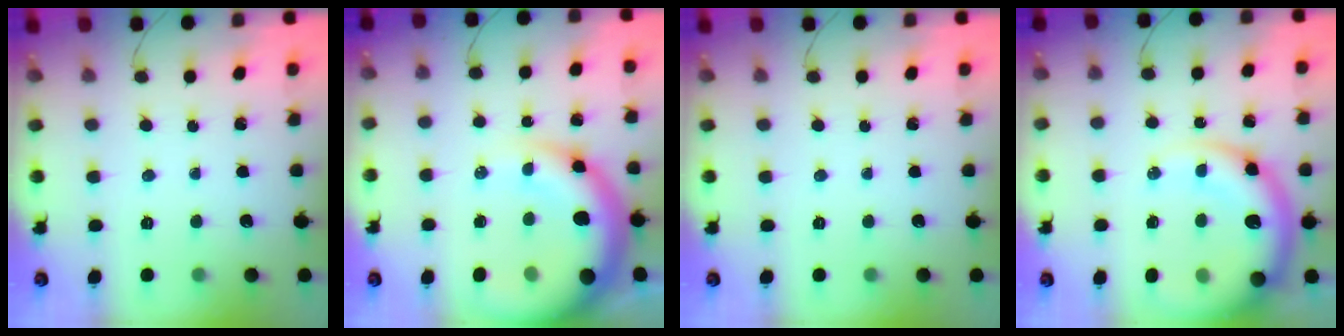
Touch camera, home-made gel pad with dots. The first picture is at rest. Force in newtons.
{"total": 18.5, "press": 17.9, "slide": 4.5}
{"total": 0.0}
{"total": 16.0, "press": 15.6, "slide": 3.6}